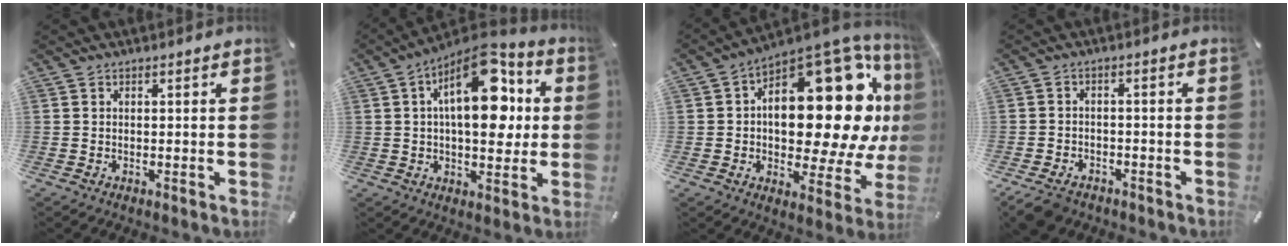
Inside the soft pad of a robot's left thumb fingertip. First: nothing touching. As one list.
[{"total": 19.0, "force": [5.2, 9.7, 15.5], "torque": [-0.229, -0.024, 0.081]}, {"total": 27.8, "force": [6.6, 14.2, 23.0], "torque": [-0.308, -0.072, 0.119]}, {"total": 4.9, "force": [-3.5, 3.0, 1.7], "torque": [-0.037, 0.017, -0.066]}]